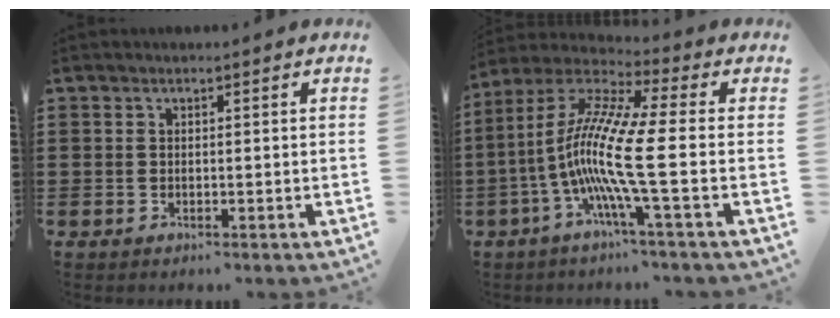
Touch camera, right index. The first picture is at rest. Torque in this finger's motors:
{"motor_torque": [2.14, 0.00, 1.05, 0.21]}